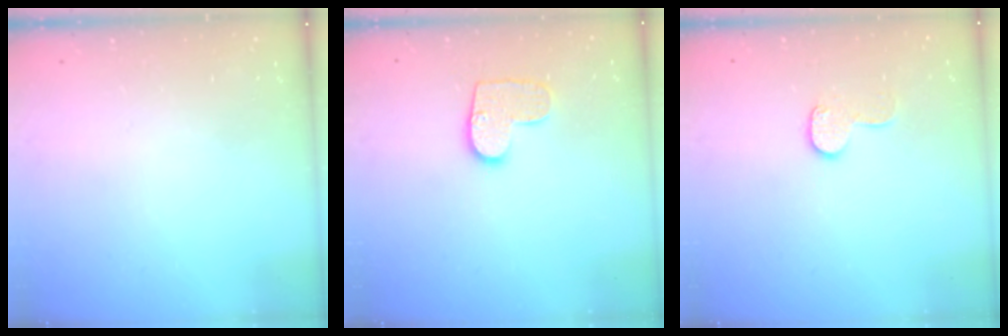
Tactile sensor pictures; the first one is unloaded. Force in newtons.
{"total": 9.8, "press": 9.8, "slide": 0.4}
{"total": 8.0, "press": 8.0, "slide": 0.2}